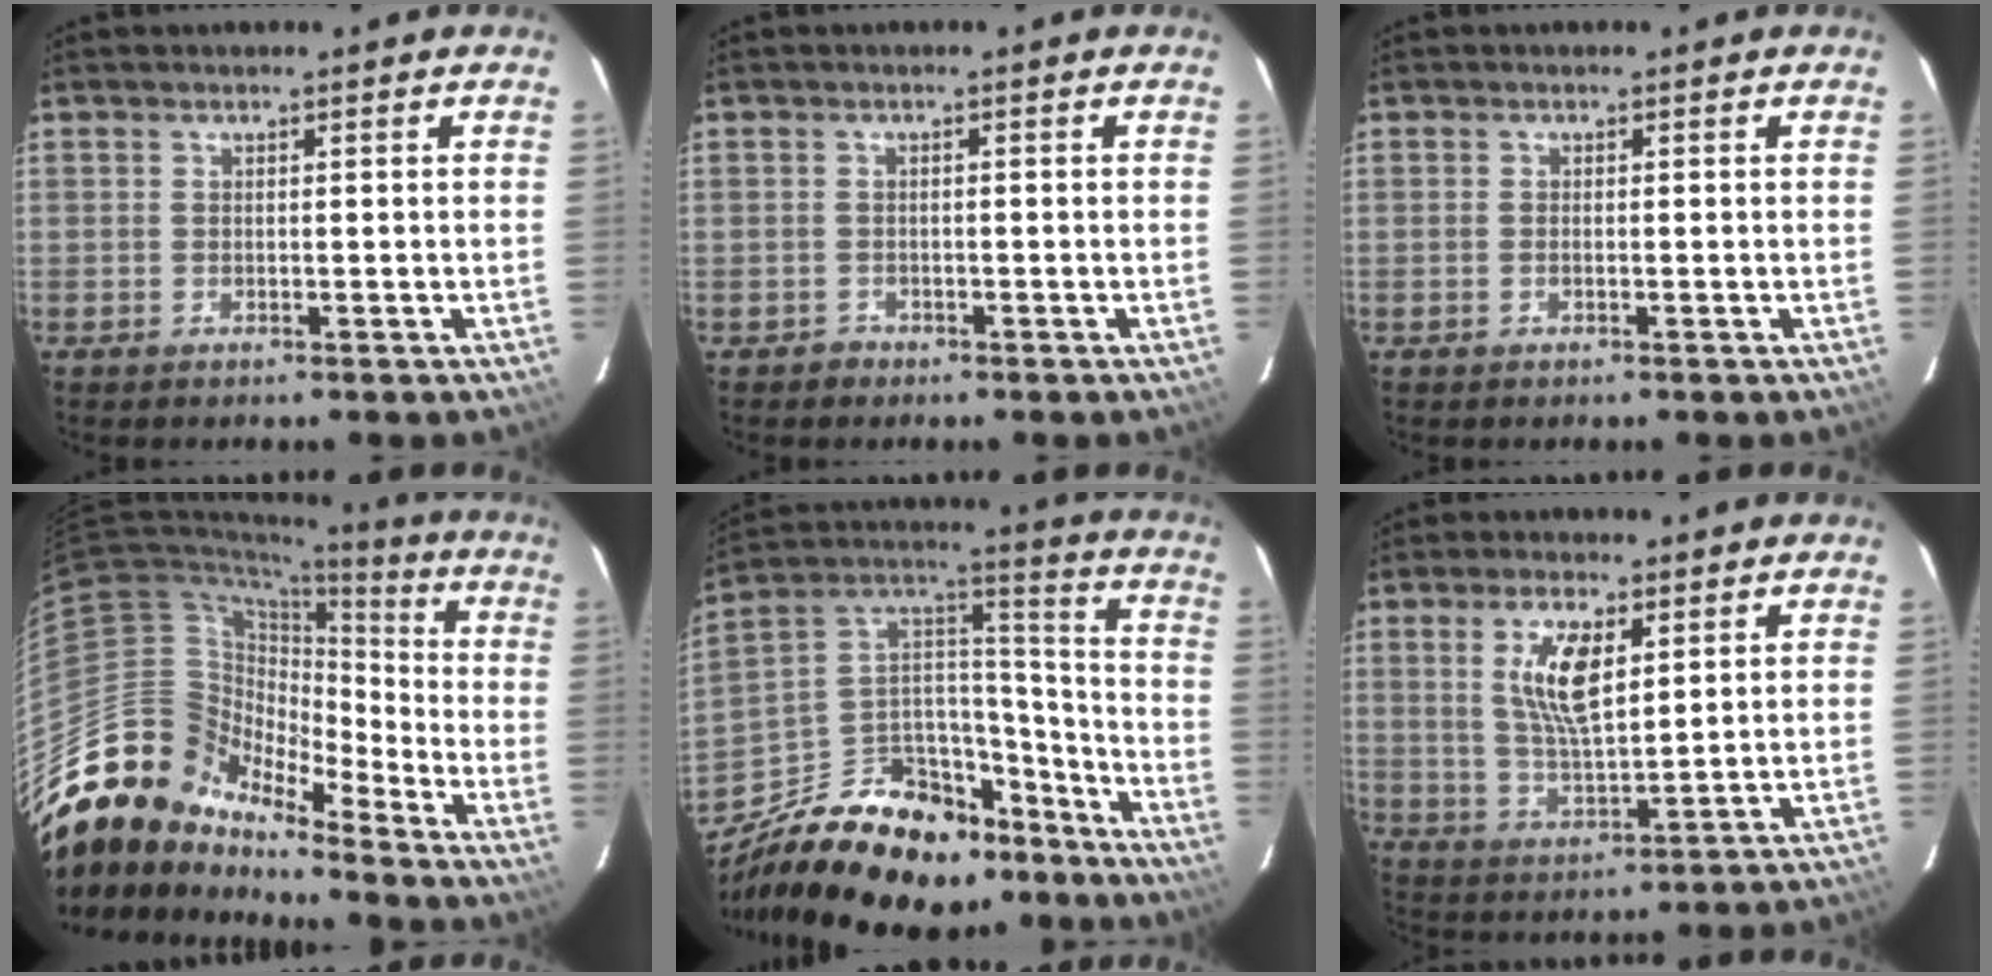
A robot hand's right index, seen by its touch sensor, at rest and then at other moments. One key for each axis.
{"total": 1.5, "fx": -0.9, "fy": 1.2, "fz": -0.1, "tx": 0.001, "ty": 0.007, "tz": -0.014}
{"total": 0.6, "fx": -0.2, "fy": 0.3, "fz": 0.5, "tx": -0.011, "ty": 0.001, "tz": -0.005}
{"total": 16.5, "fx": -14.3, "fy": 6.9, "fz": 4.7, "tx": -0.081, "ty": 0.025, "tz": -0.275}
{"total": 28.7, "fx": -19.5, "fy": 15.0, "fz": 14.8, "tx": -0.292, "ty": 0.050, "tz": -0.280}
{"total": 9.2, "fx": 3.2, "fy": 3.6, "fz": 7.9, "tx": -0.149, "ty": 0.000, "tz": 0.067}